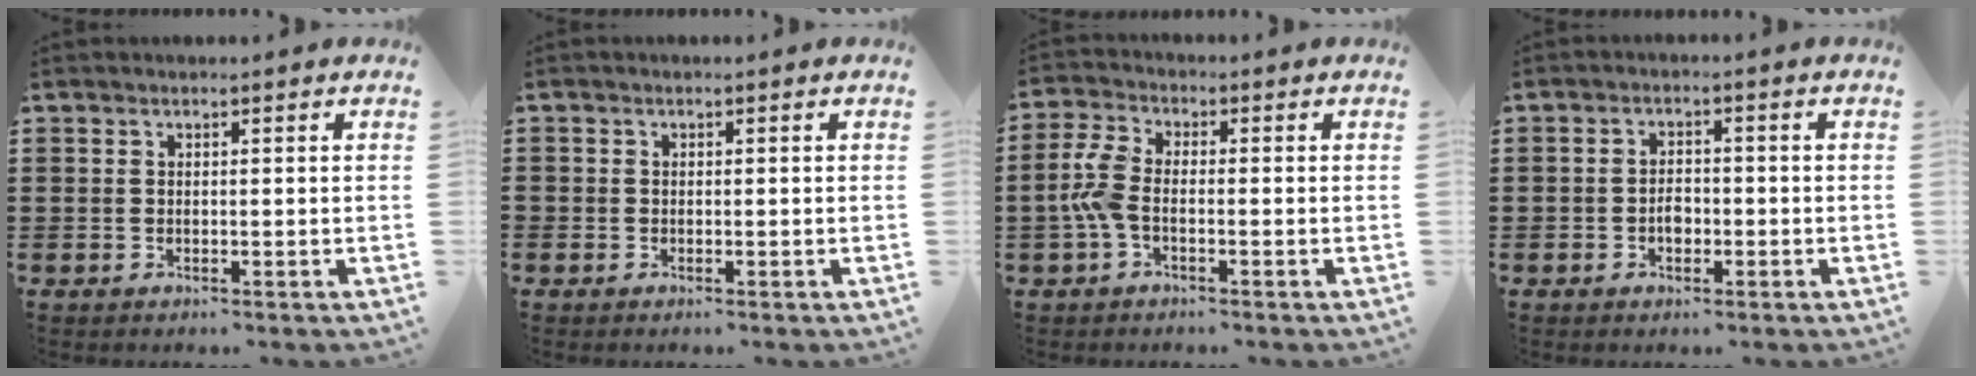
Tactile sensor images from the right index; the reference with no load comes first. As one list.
[{"total": 0.5, "force": [-0.3, 0.4, 0.1], "torque": [-0.002, 0.001, -0.008]}, {"total": 5.0, "force": [-1.2, 2.4, 4.2], "torque": [-0.109, -0.004, -0.031]}, {"total": 2.4, "force": [-0.8, 1.5, 1.7], "torque": [-0.026, -0.002, -0.017]}]